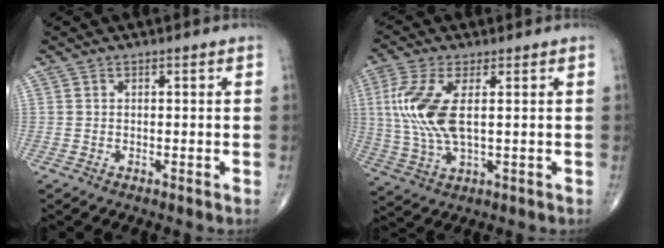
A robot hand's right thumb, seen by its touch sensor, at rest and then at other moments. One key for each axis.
{"total": 11.4, "fx": 1.8, "fy": 4.7, "fz": 10.3, "tx": -0.246, "ty": -0.003, "tz": 0.041}